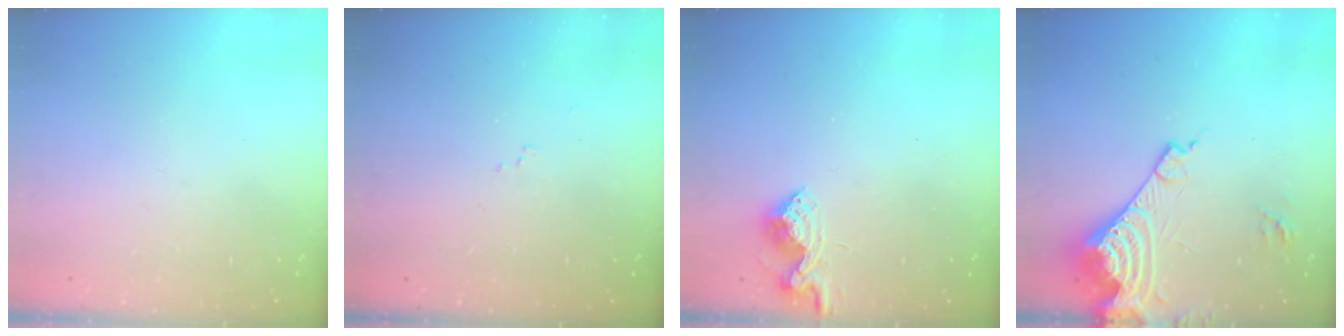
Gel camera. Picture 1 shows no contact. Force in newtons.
{"total": 7.2, "press": 7.1, "slide": 1.0}
{"total": 9.1, "press": 9.1, "slide": 0.4}
{"total": 17.3, "press": 17.1, "slide": 2.2}